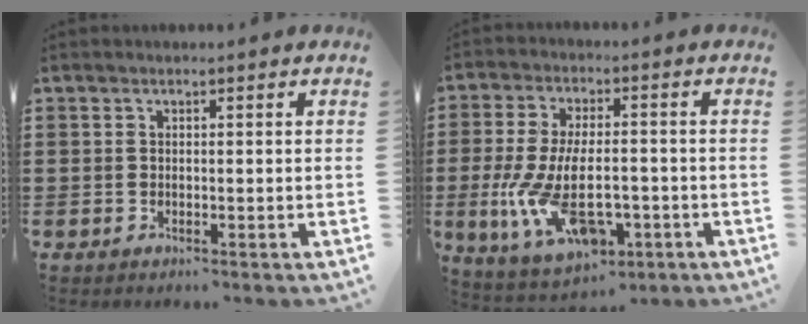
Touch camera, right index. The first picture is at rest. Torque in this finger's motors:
{"motor_torque": [2.14, 0.00, 1.05, 0.21]}